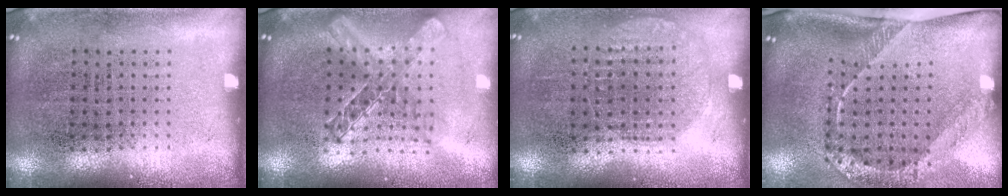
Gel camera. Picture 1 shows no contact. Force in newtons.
{"total": 1.9, "press": 1.6, "slide": 1.0}
{"total": 0.9, "press": 0.8, "slide": 0.4}
{"total": 2.7, "press": 1.7, "slide": 2.0}